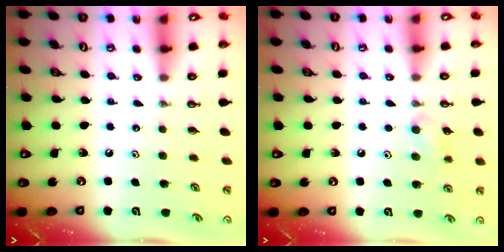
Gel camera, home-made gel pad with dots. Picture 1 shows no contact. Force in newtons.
{"total": 8.4, "press": 7.5, "slide": 3.7}